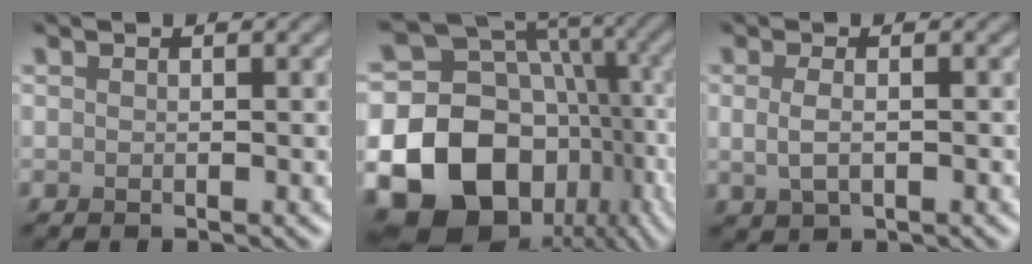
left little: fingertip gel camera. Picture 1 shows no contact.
{"total": 21.2, "force": [-7.2, 16.9, 10.6], "torque": [-0.200, -0.036, -0.114]}
{"total": 2.1, "force": [-0.1, 1.1, 1.8], "torque": [-0.043, -0.004, 0.000]}